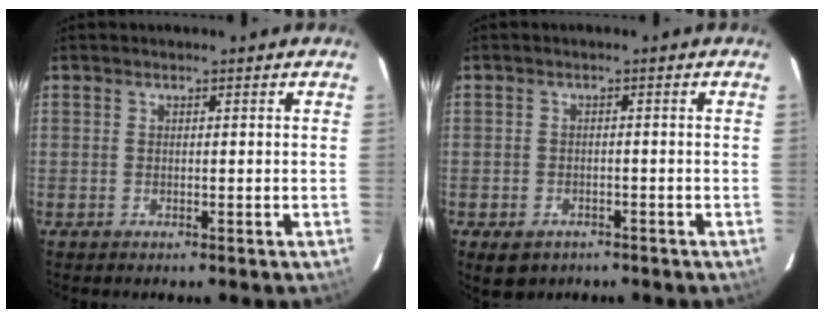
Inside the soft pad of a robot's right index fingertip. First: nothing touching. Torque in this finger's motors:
{"motor_torque": [0.38, -0.62, 0.07, 0.00]}